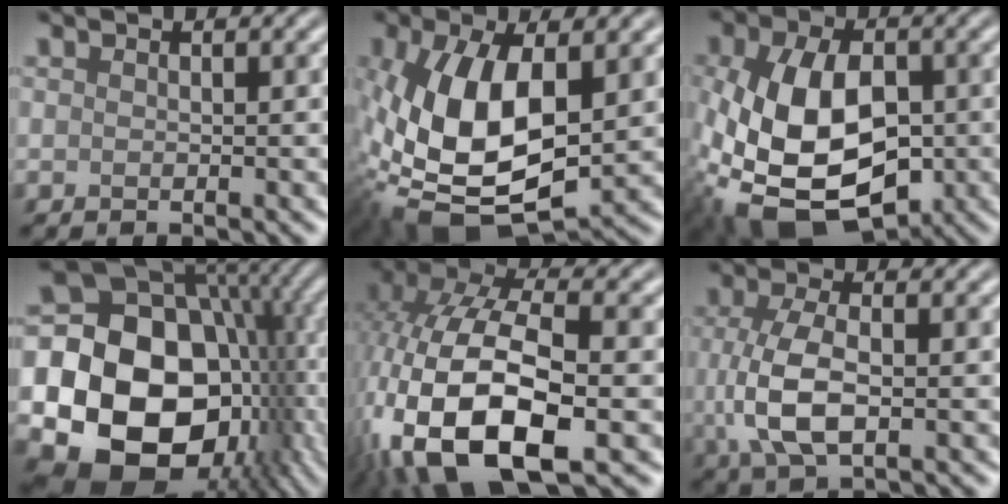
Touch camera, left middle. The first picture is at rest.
{"total": 13.0, "force": [-0.5, 6.9, 11.0], "torque": [-0.245, -0.023, -0.001]}
{"total": 12.9, "force": [-2.7, 8.1, 9.6], "torque": [-0.219, -0.038, -0.038]}
{"total": 19.8, "force": [-2.1, 16.0, 11.4], "torque": [-0.179, -0.027, -0.025]}
{"total": 14.3, "force": [-4.8, 7.1, 11.5], "torque": [-0.256, -0.013, -0.087]}
{"total": 5.6, "force": [-0.3, 2.7, 4.9], "torque": [-0.118, -0.005, -0.005]}